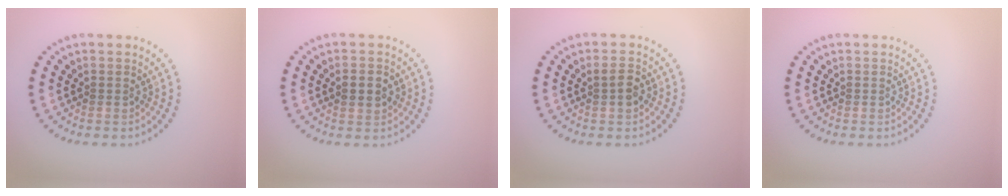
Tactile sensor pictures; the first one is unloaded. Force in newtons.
{"total": 1.9, "press": 1.8, "slide": 0.2}
{"total": 1.7, "press": 1.7, "slide": 0.2}
{"total": 0.0}